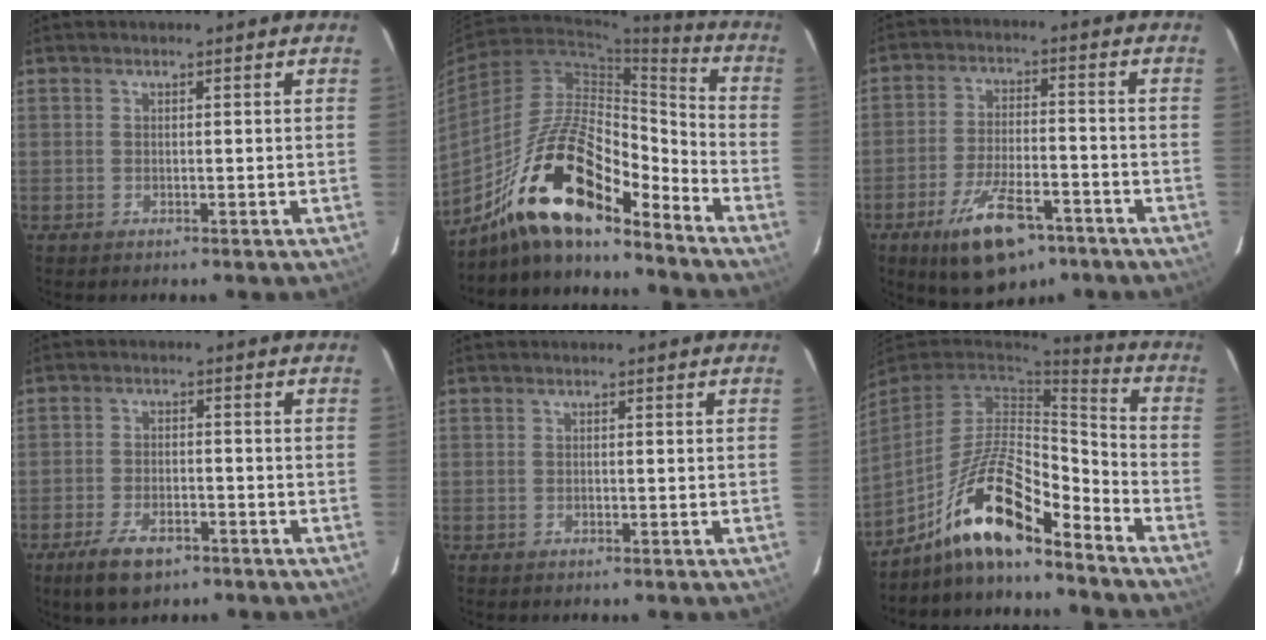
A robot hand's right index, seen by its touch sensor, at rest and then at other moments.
{"total": 16.0, "force": [-11.7, 4.3, 10.1], "torque": [-0.174, 0.027, -0.204]}
{"total": 11.6, "force": [-7.0, 4.2, 8.2], "torque": [-0.152, -0.009, -0.113]}
{"total": 6.4, "force": [-4.2, 2.6, 4.0], "torque": [-0.084, -0.006, -0.069]}
{"total": 0.0}
{"total": 15.0, "force": [-11.1, 2.8, 9.7], "torque": [-0.180, 0.019, -0.199]}